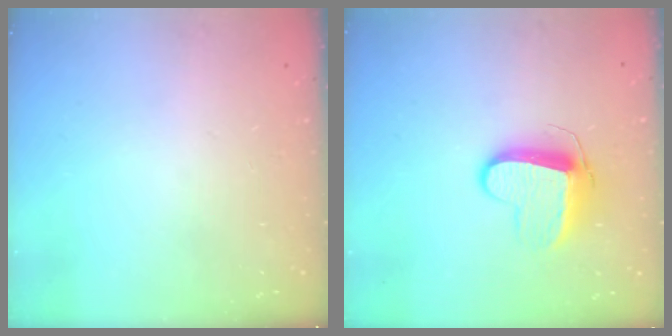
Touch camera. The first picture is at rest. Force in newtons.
{"total": 9.5, "press": 9.5, "slide": 0.2}